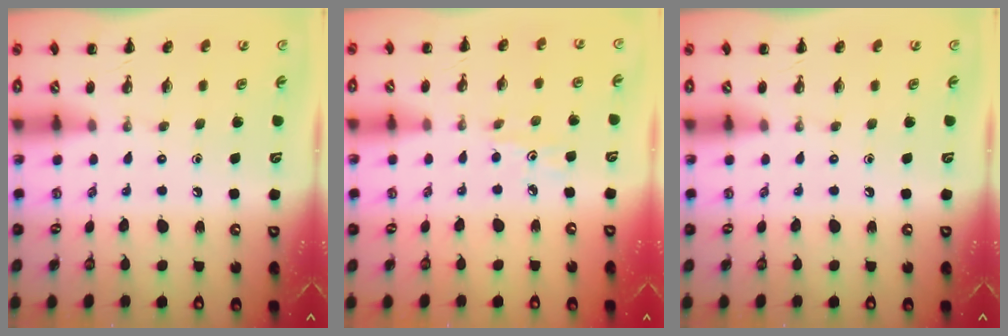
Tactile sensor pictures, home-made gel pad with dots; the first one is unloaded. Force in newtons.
{"total": 4.0, "press": 3.7, "slide": 1.4}
{"total": 0.0}